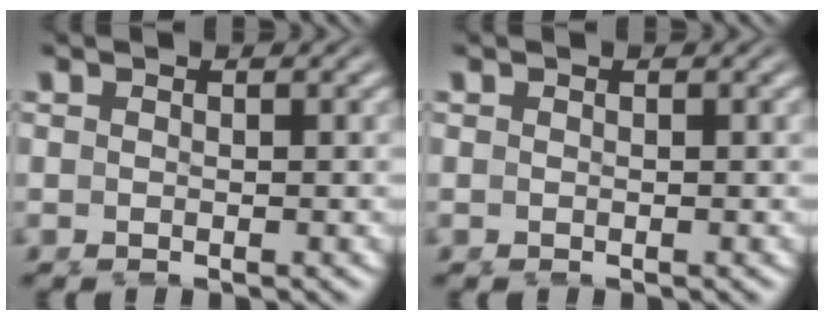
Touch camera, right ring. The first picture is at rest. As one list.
[{"total": 0.0}]